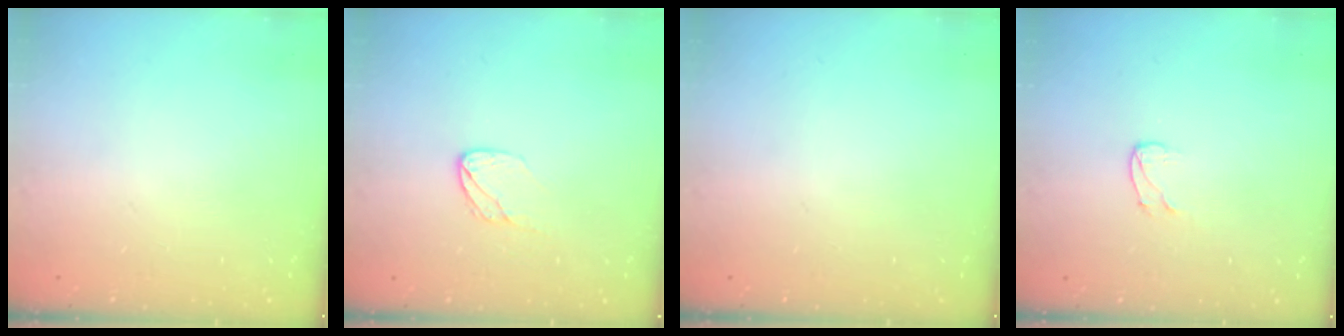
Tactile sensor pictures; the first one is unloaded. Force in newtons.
{"total": 6.6, "press": 6.6, "slide": 0.5}
{"total": 0.0}
{"total": 4.4, "press": 4.3, "slide": 0.5}